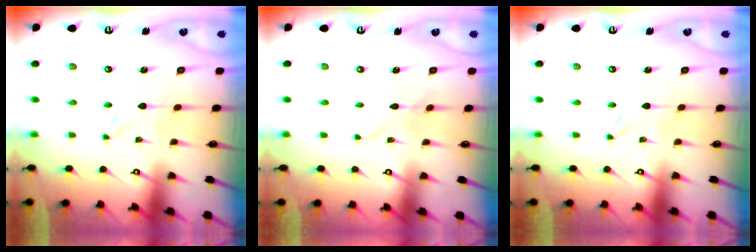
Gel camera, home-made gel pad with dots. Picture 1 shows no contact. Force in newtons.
{"total": 2.3, "press": 2.3, "slide": 0.2}
{"total": 0.0}